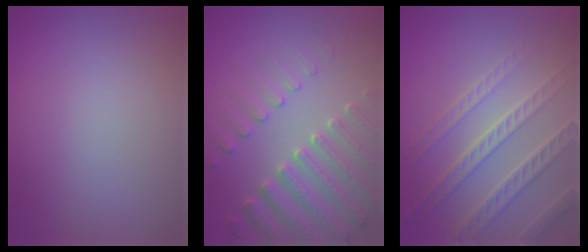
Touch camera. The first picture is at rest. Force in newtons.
{"total": 4.5, "press": 4.4, "slide": 0.8}
{"total": 4.4, "press": 4.2, "slide": 1.1}